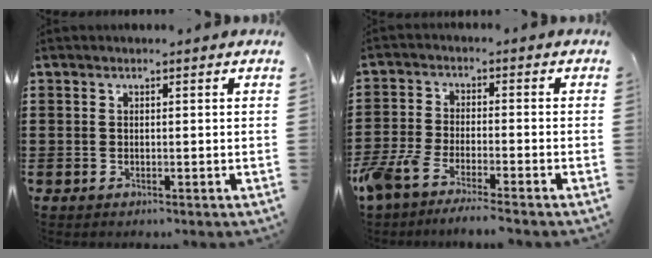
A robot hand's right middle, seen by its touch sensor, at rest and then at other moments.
{"total": 5.0, "force": [-4.5, 0.5, 2.2], "torque": [-0.073, -0.015, -0.094]}